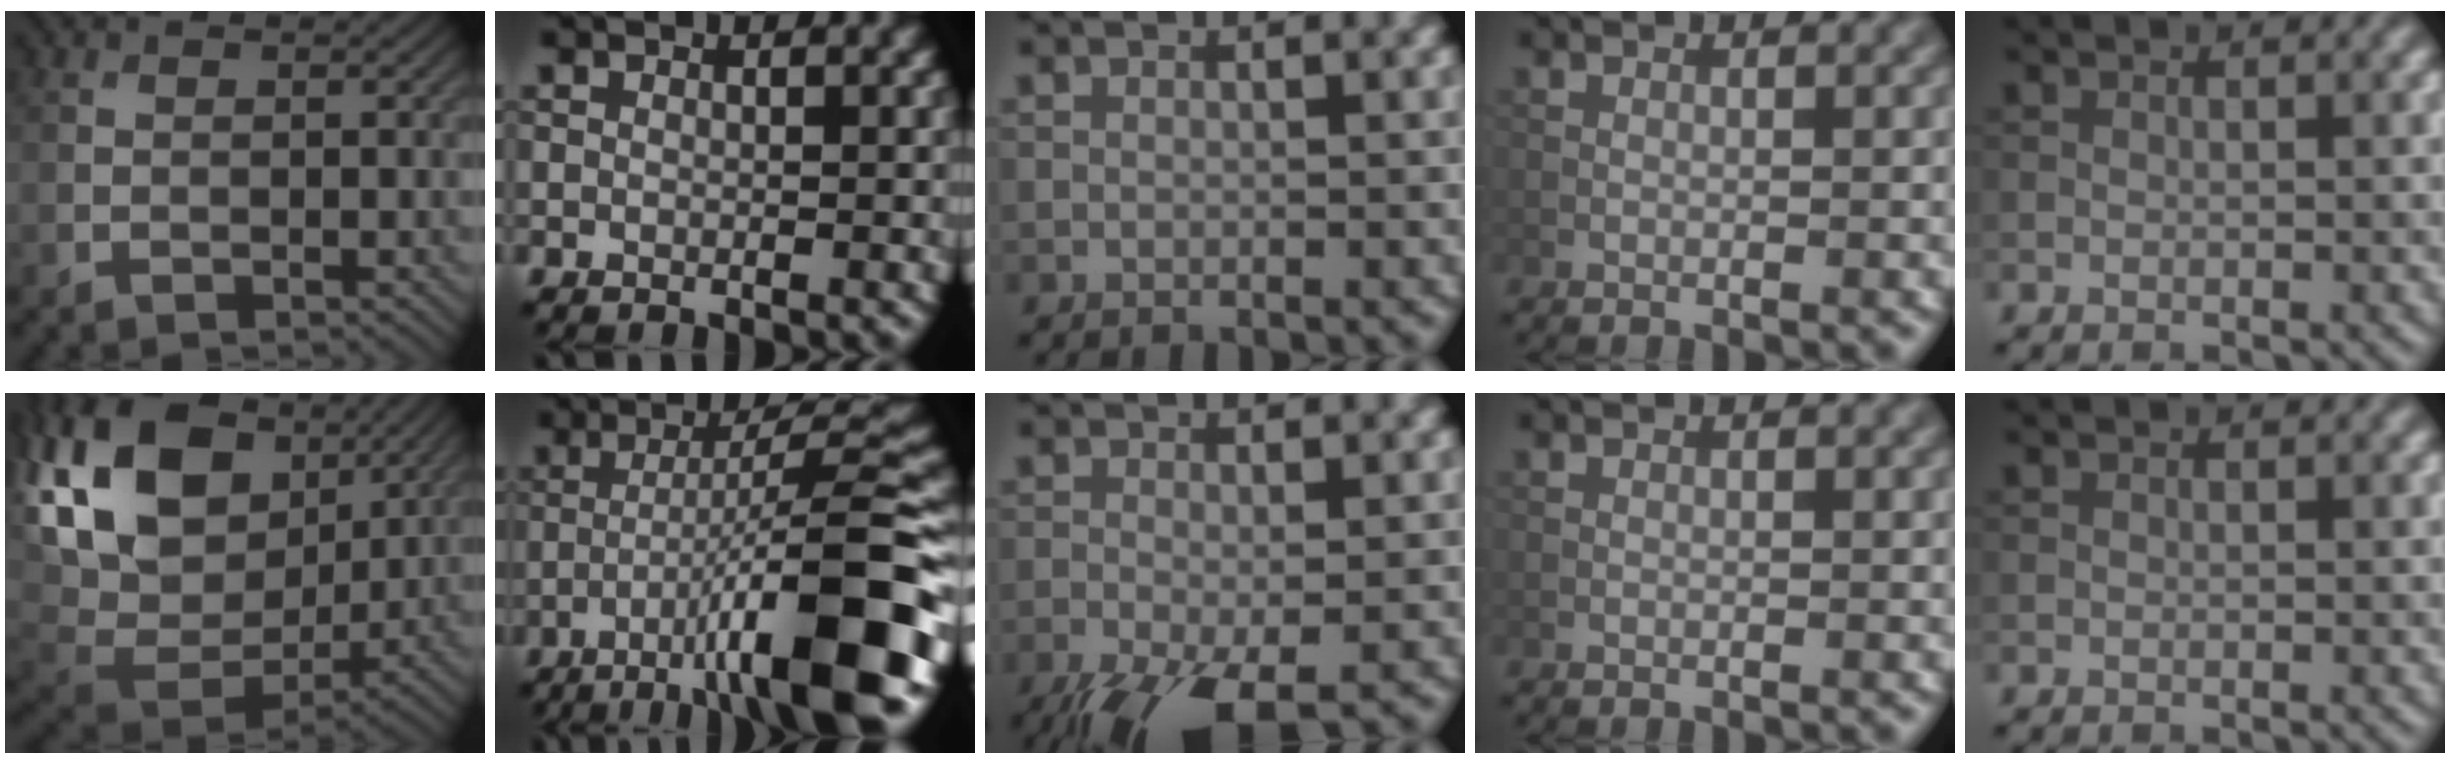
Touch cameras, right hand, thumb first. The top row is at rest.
{"thumb": {"total": 20.3, "force": [7.0, 13.5, 13.4], "torque": [-0.326, 0.022, 0.143]}, "index": {"total": 12.3, "force": [-4.8, 1.9, 11.2], "torque": [-0.152, 0.019, -0.071]}, "middle": {"total": 7.1, "force": [-4.2, 2.2, 5.3], "torque": [-0.104, -0.024, -0.075]}}